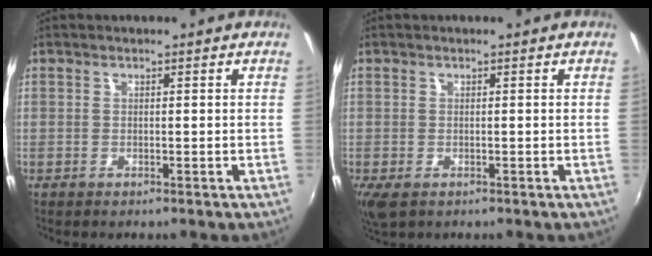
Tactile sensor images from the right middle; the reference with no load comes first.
{"total": 2.4, "force": [-1.0, 1.3, 1.7], "torque": [-0.034, -0.011, -0.014]}